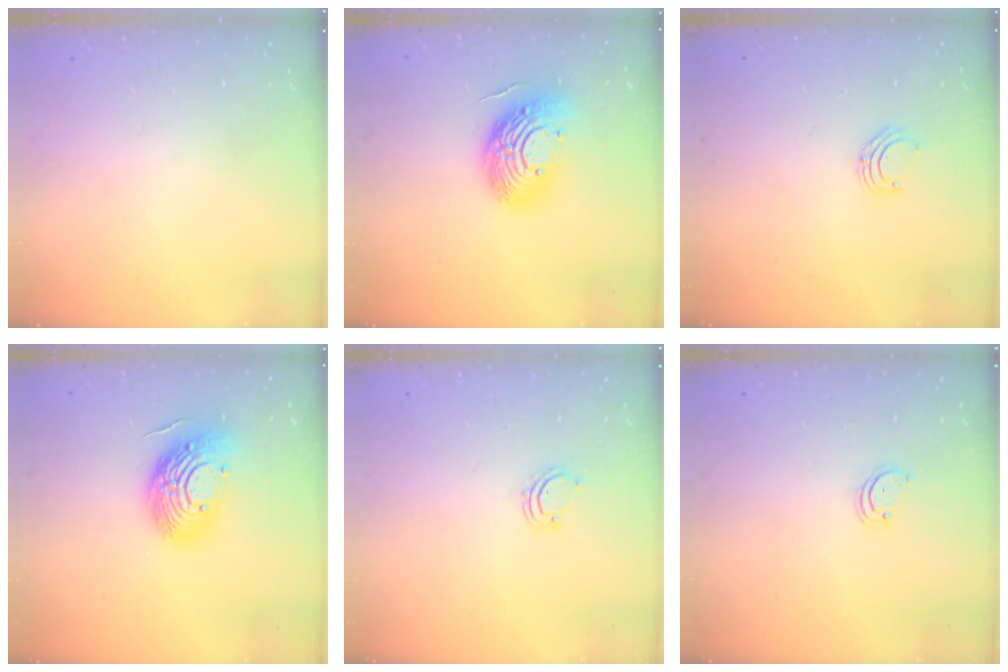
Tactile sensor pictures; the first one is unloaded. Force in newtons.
{"total": 16.9, "press": 16.9, "slide": 1.2}
{"total": 4.1, "press": 4.1, "slide": 0.4}
{"total": 16.9, "press": 16.9, "slide": 1.2}
{"total": 4.8, "press": 4.5, "slide": 1.8}
{"total": 3.0, "press": 3.0, "slide": 0.2}